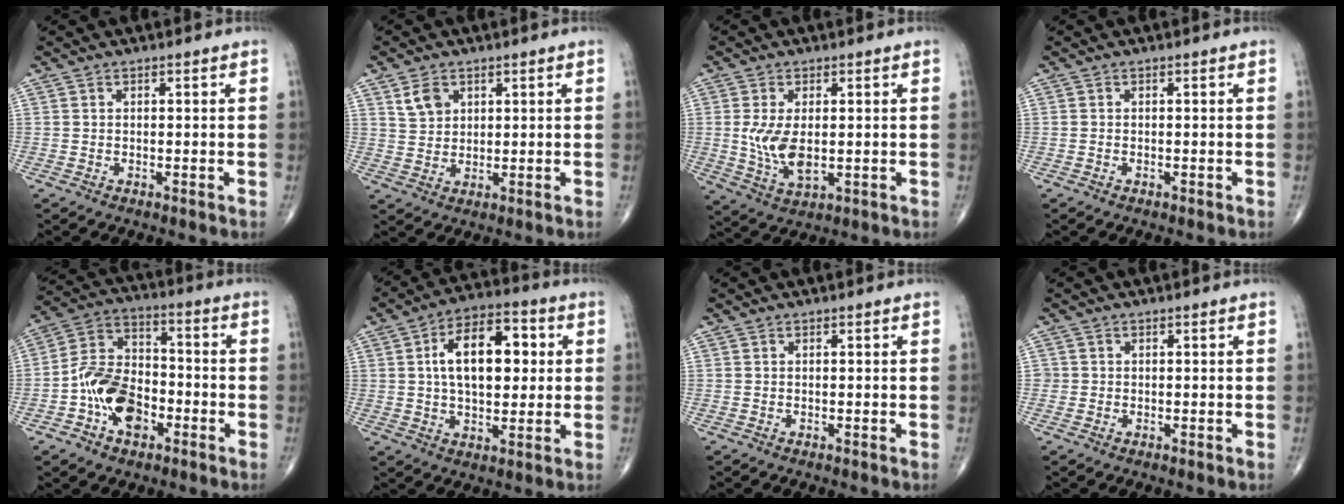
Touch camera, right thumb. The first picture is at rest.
{"total": 4.6, "force": [2.3, 3.3, 2.1], "torque": [-0.025, -0.012, 0.049]}
{"total": 8.0, "force": [0.1, 4.1, 6.8], "torque": [-0.134, -0.013, 0.011]}
{"total": 0.0}
{"total": 13.0, "force": [-4.7, 8.5, 8.7], "torque": [-0.134, 0.041, -0.090]}
{"total": 14.8, "force": [2.6, 8.2, 12.0], "torque": [-0.166, 0.014, 0.037]}
{"total": 0.0}
{"total": 1.0, "force": [-0.1, 1.0, 0.0], "torque": [0.006, 0.005, -0.004]}